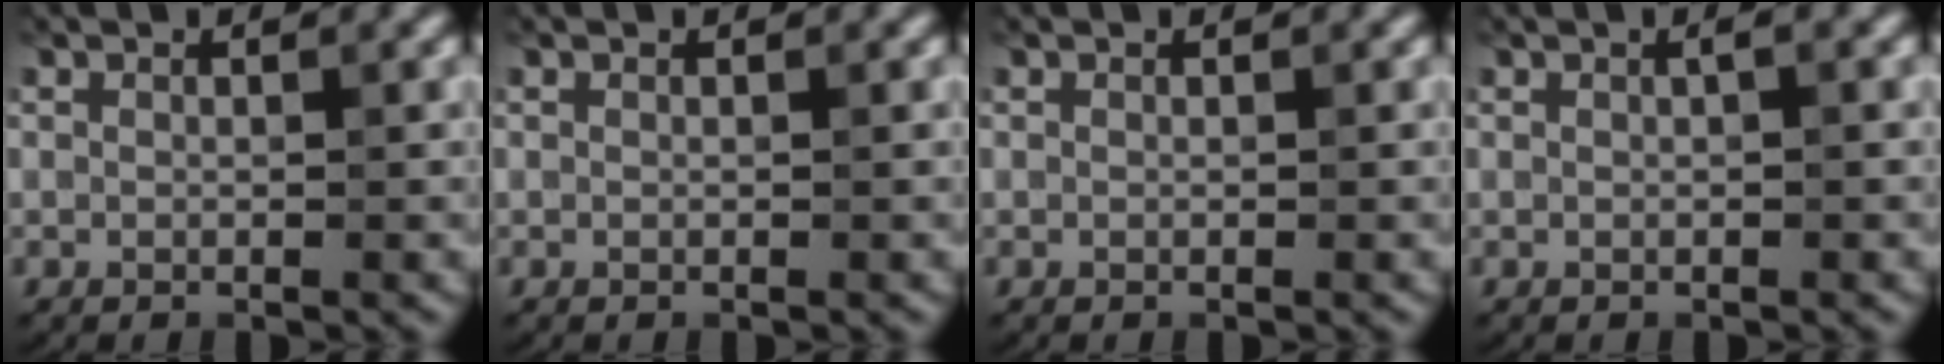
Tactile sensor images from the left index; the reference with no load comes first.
{"total": 0.0}
{"total": 0.0}
{"total": 0.7, "force": [0.1, 0.1, 0.7], "torque": [-0.012, 0.007, 0.004]}